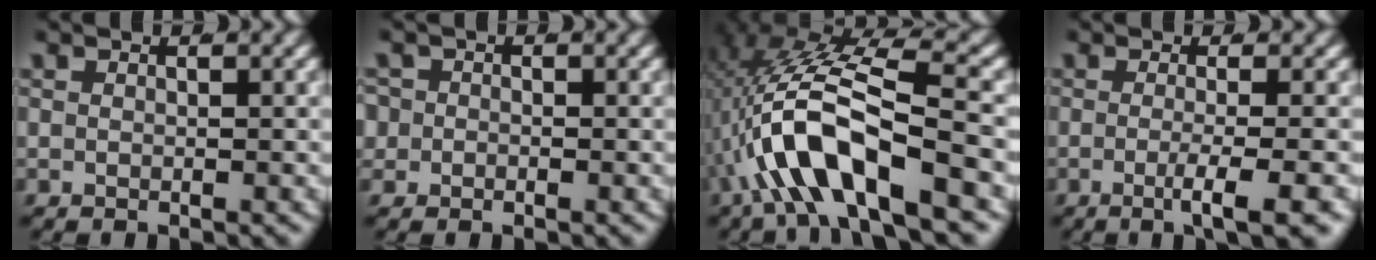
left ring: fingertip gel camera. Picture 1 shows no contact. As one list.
[{"total": 1.4, "force": [-0.4, 1.4, 0.3], "torque": [-0.010, -0.013, -0.002]}, {"total": 9.7, "force": [-1.4, 4.4, 8.5], "torque": [-0.191, -0.015, -0.010]}, {"total": 4.1, "force": [-2.1, -0.2, 3.5], "torque": [-0.057, -0.016, -0.028]}]